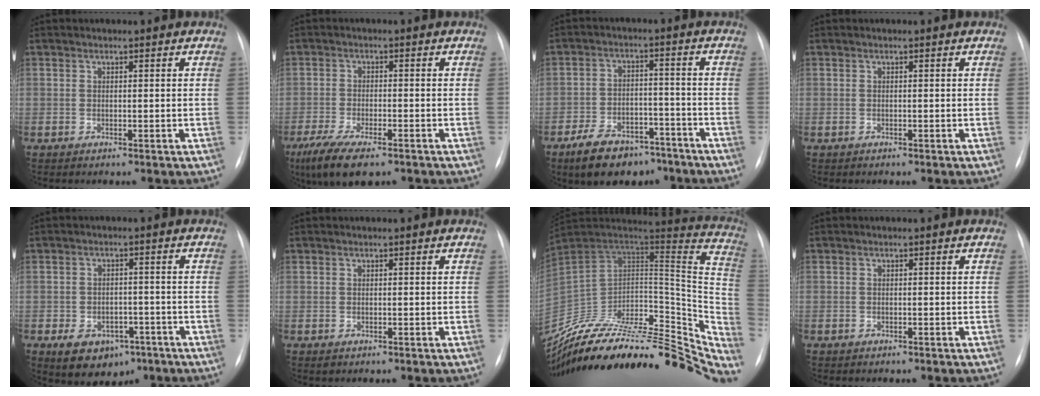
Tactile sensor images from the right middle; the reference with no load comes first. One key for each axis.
{"total": 10.0, "fx": -6.9, "fy": 2.8, "fz": 6.6, "tx": -0.117, "ty": -0.022, "tz": -0.111}
{"total": 10.8, "fx": -8.0, "fy": 5.4, "fz": 4.9, "tx": -0.088, "ty": 0.006, "tz": -0.128}
{"total": 0.0}
{"total": 8.4, "fx": -4.7, "fy": 5.5, "fz": 4.2, "tx": -0.061, "ty": 0.009, "tz": -0.060}
{"total": 0.0}
{"total": 36.4, "fx": -32.0, "fy": 10.1, "fz": 14.2, "tx": -0.167, "ty": -0.009, "tz": -0.436}
{"total": 0.5, "fx": -0.4, "fy": 0.3, "fz": 0.0, "tx": -0.009, "ty": 0.002, "tz": -0.009}